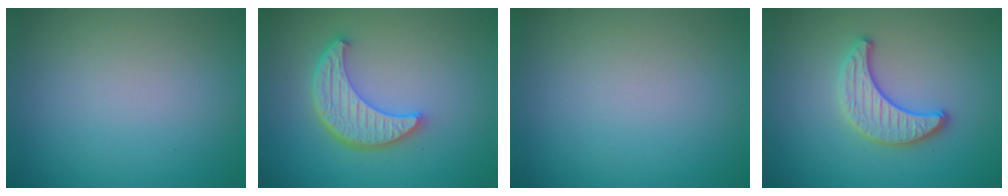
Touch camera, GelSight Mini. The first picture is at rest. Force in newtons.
{"total": 5.6, "press": 4.2, "slide": 3.6}
{"total": 0.0}
{"total": 3.5, "press": 3.3, "slide": 1.3}